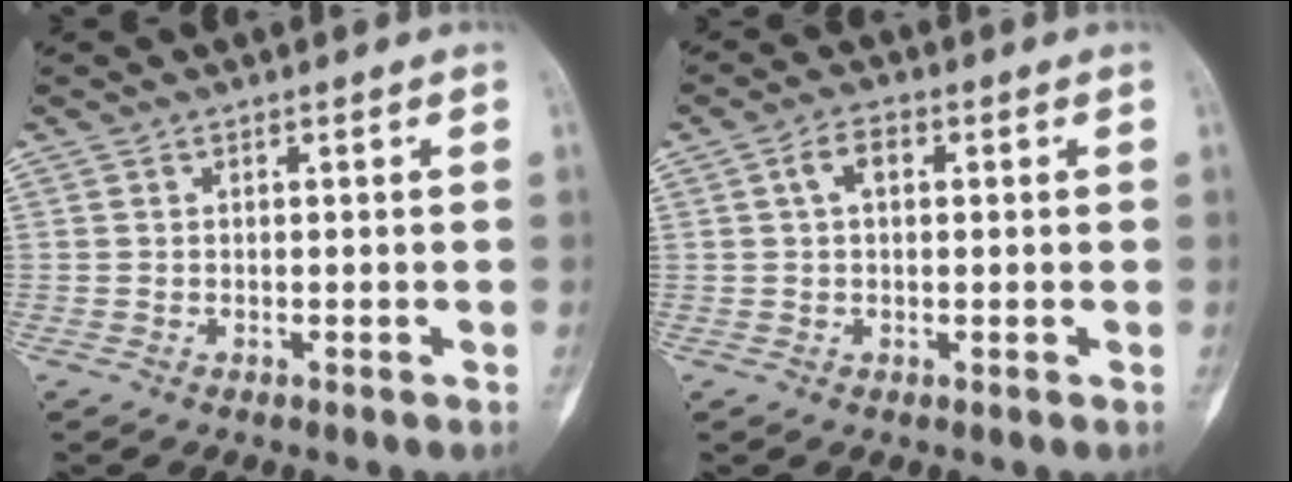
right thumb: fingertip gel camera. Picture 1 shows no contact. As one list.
[{"total": 4.0, "force": [1.0, 2.4, 3.1], "torque": [-0.057, 0.013, 0.015]}]